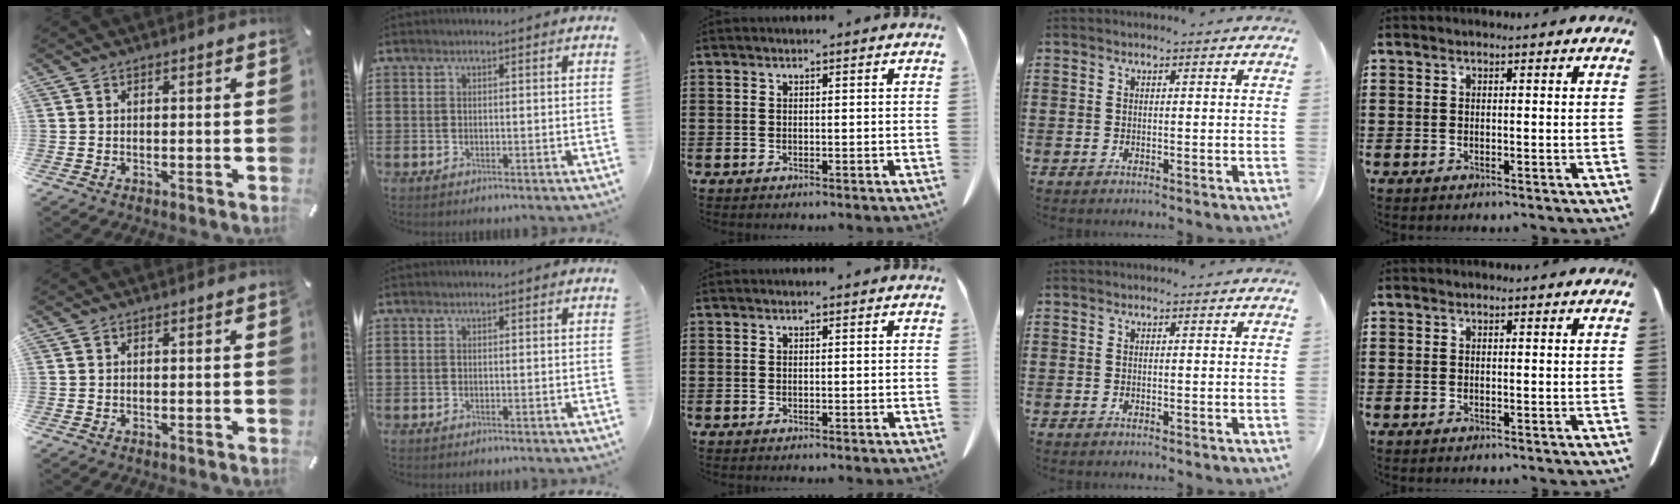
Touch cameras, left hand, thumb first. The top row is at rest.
{}